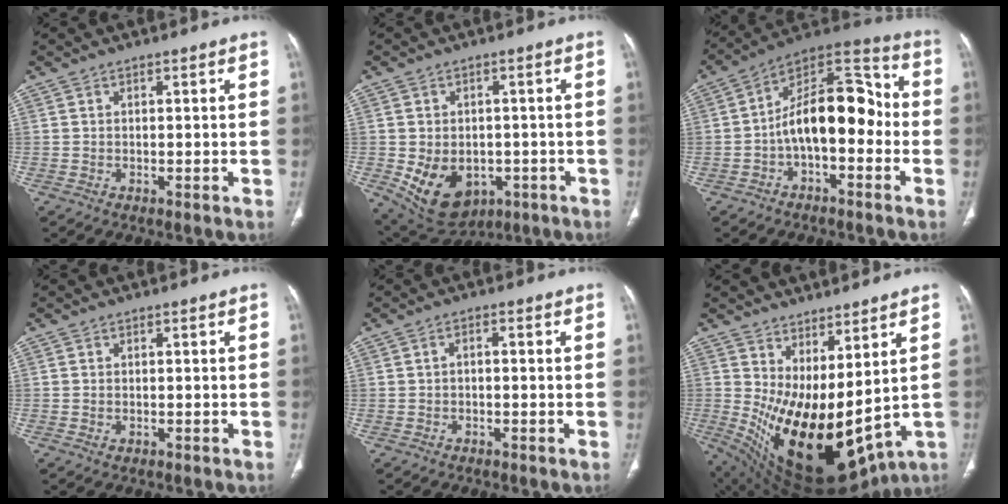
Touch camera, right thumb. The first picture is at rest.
{"total": 12.7, "force": [-3.8, 9.3, 7.7], "torque": [-0.113, 0.007, -0.032]}
{"total": 16.5, "force": [-2.4, 8.9, 13.8], "torque": [-0.189, 0.062, -0.050]}
{"total": 0.7, "force": [-0.1, 0.5, 0.4], "torque": [-0.013, 0.003, 0.002]}
{"total": 1.3, "force": [-0.3, 0.8, 1.0], "torque": [-0.015, 0.009, -0.007]}
{"total": 20.4, "force": [3.0, 9.3, 18.0], "torque": [-0.294, -0.054, 0.084]}